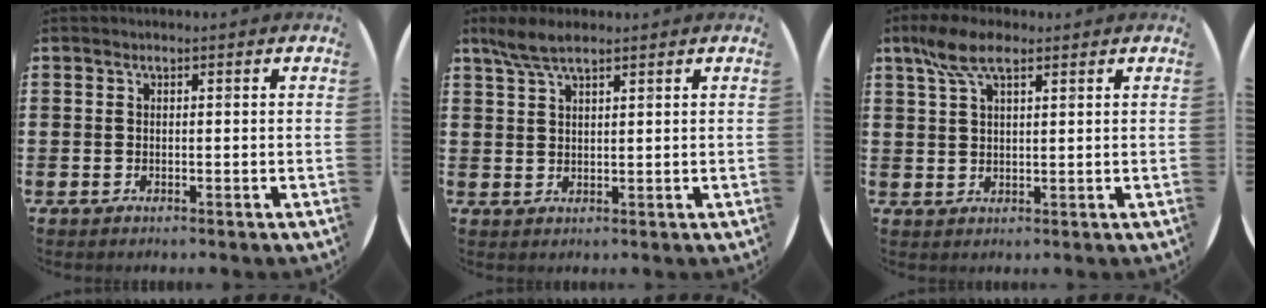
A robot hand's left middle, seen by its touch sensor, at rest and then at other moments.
{"total": 3.9, "force": [3.0, 0.9, 2.3], "torque": [-0.053, 0.002, 0.055]}
{"total": 5.8, "force": [3.4, 2.3, 4.2], "torque": [-0.091, 0.009, 0.060]}